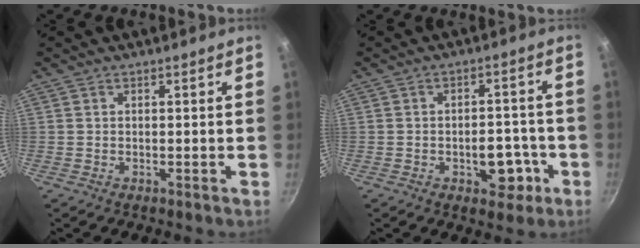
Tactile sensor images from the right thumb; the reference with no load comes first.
{"total": 7.3, "force": [-2.6, 4.6, 5.0], "torque": [-0.034, 0.019, -0.025]}